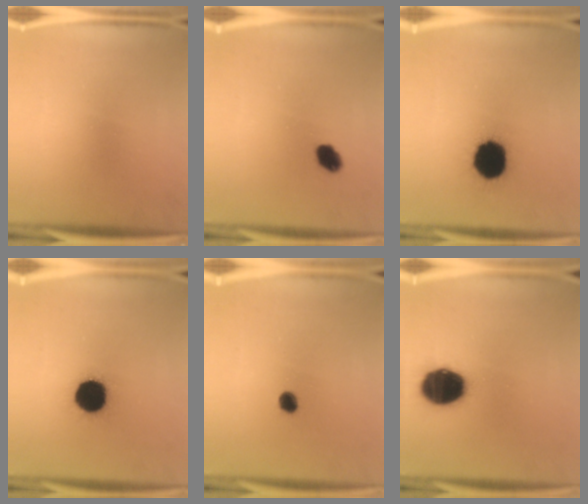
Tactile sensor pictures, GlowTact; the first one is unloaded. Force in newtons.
{"total": 4.0}
{"total": 16.5}
{"total": 14.5}
{"total": 2.7}
{"total": 16.5}